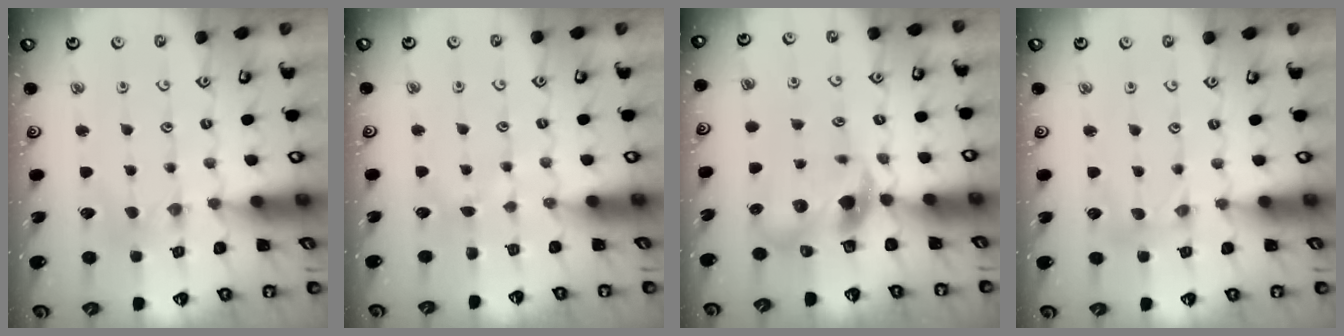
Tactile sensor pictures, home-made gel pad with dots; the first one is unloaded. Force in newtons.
{"total": 3.0, "press": 3.0, "slide": 0.4}
{"total": 8.3, "press": 8.2, "slide": 1.3}
{"total": 1.2, "press": 1.2, "slide": 0.2}